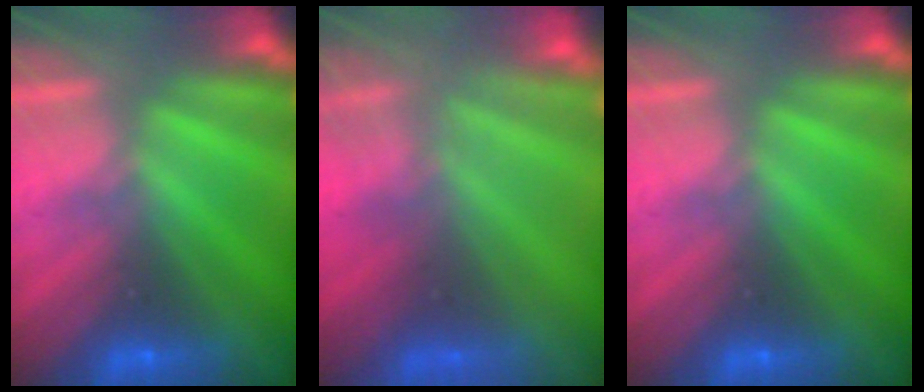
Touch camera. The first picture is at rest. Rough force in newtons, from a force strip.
{"total": 8.8}
{"total": 0.0}